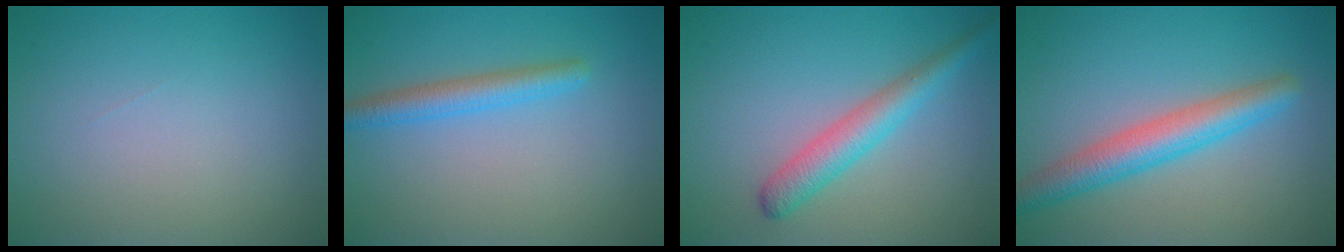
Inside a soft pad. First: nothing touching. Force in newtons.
{"total": 2.7, "press": 2.7, "slide": 0.1}
{"total": 2.8, "press": 2.8, "slide": 0.2}
{"total": 4.6, "press": 4.6, "slide": 0.1}